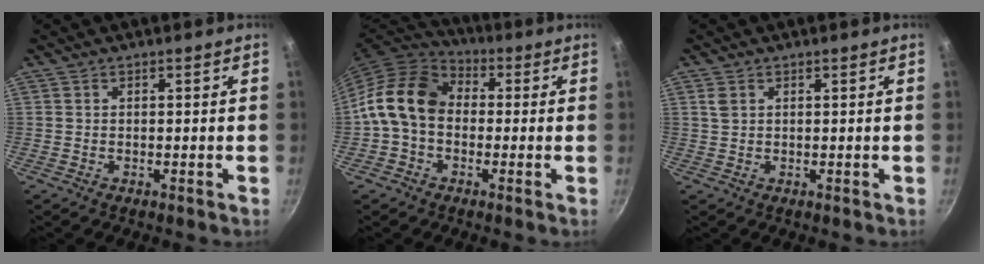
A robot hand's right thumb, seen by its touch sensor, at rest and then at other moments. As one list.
[{"total": 13.0, "force": [-0.2, 10.0, 8.4], "torque": [-0.129, 0.032, -0.026]}, {"total": 1.4, "force": [0.7, 1.0, 0.7], "torque": [-0.018, 0.001, 0.015]}]